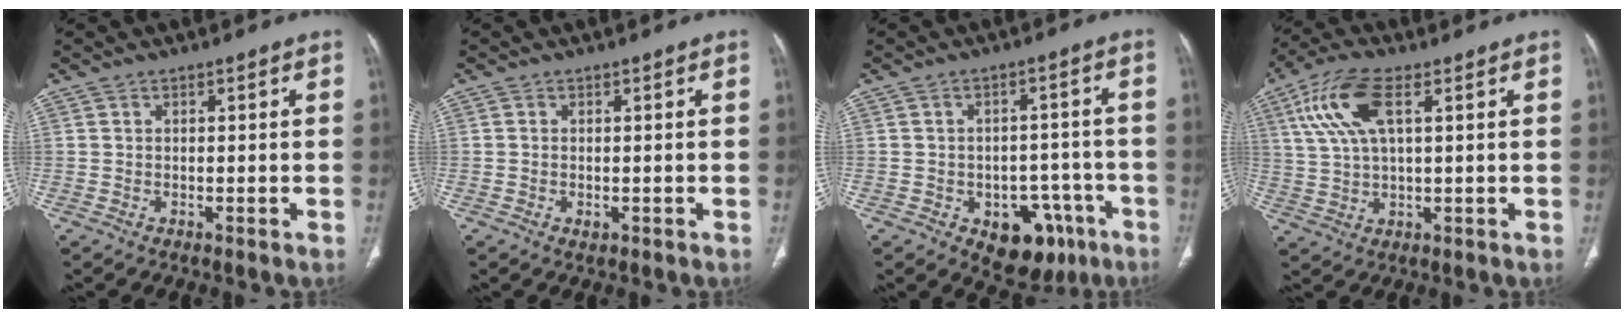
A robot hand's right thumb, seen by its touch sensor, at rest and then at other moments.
{"total": 1.2, "force": [-0.4, 0.7, 0.9], "torque": [-0.015, -0.001, -0.003]}
{"total": 11.6, "force": [-5.6, 7.6, 6.7], "torque": [-0.047, 0.038, -0.065]}
{"total": 10.9, "force": [3.9, 4.3, 9.2], "torque": [-0.206, 0.008, 0.078]}